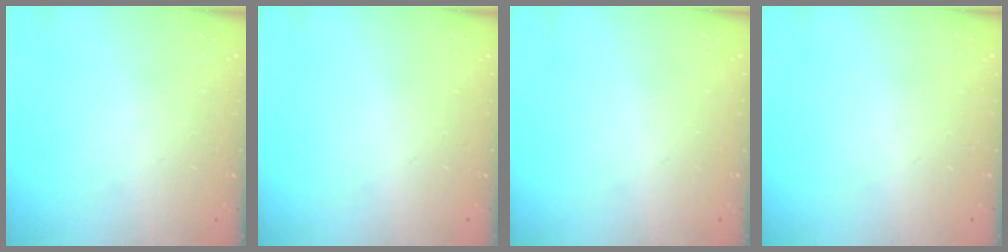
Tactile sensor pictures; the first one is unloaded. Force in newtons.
{"total": 0.0}
{"total": 0.0}
{"total": 0.0}